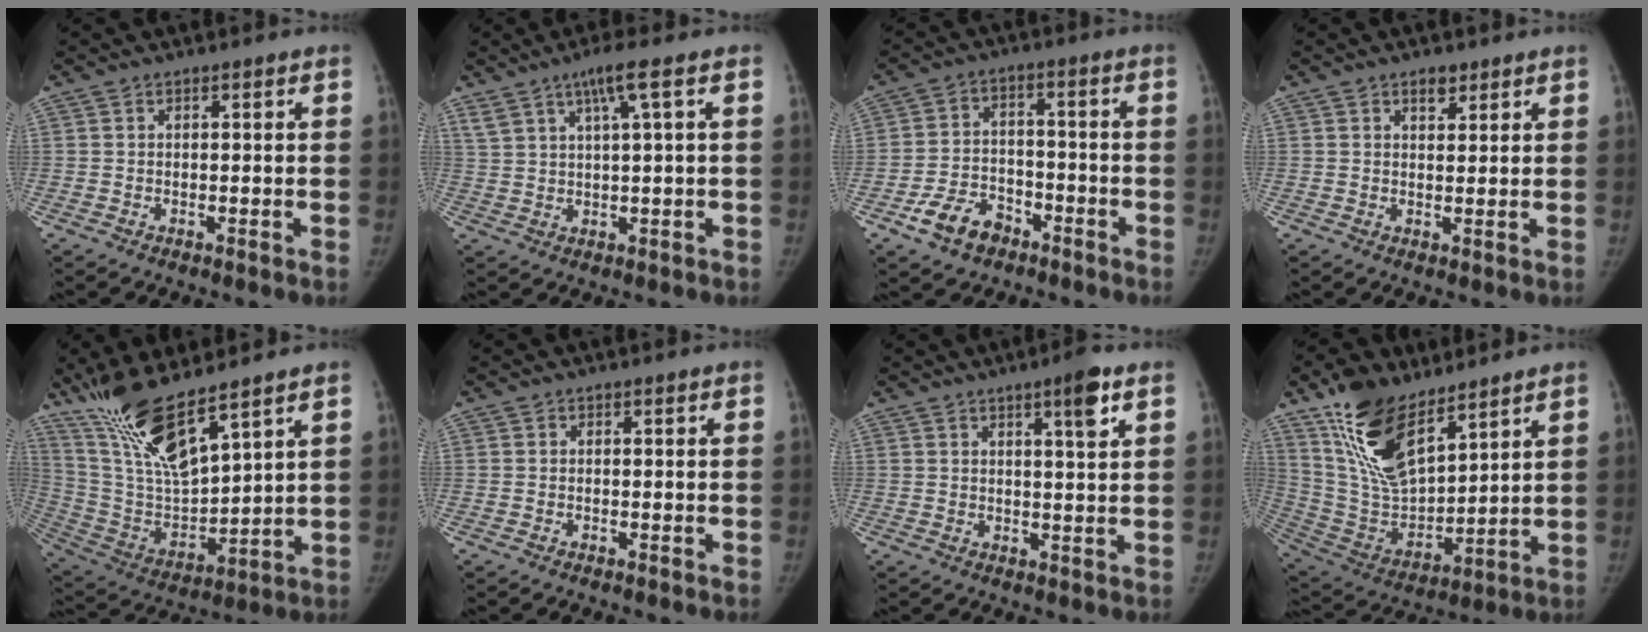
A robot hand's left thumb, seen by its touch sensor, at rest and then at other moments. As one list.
[{"total": 6.1, "force": [3.3, 0.1, 5.2], "torque": [-0.103, -0.004, 0.067]}, {"total": 8.7, "force": [-5.2, 5.7, 4.0], "torque": [-0.057, 0.032, -0.090]}, {"total": 2.6, "force": [1.8, 1.3, 1.4], "torque": [-0.011, -0.010, 0.029]}, {"total": 15.8, "force": [11.7, 3.4, 10.1], "torque": [-0.184, -0.060, 0.245]}, {"total": 0.0}, {"total": 5.9, "force": [3.2, 0.7, 4.8], "torque": [-0.067, -0.018, 0.047]}, {"total": 18.8, "force": [12.2, 8.1, 11.7], "torque": [-0.187, -0.062, 0.244]}]